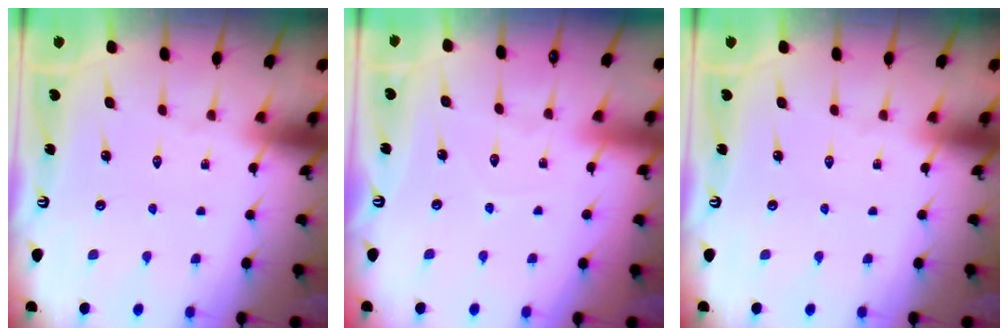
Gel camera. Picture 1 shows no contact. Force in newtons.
{"total": 3.7, "press": 3.7, "slide": 0.4}
{"total": 0.0}